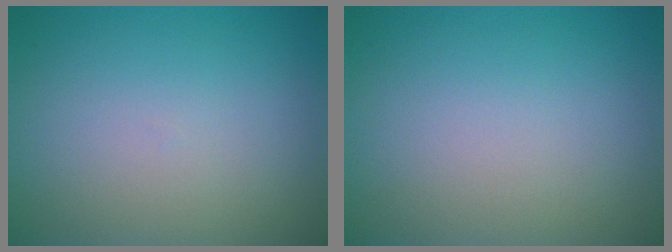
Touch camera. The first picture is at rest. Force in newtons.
{"total": 0.0}